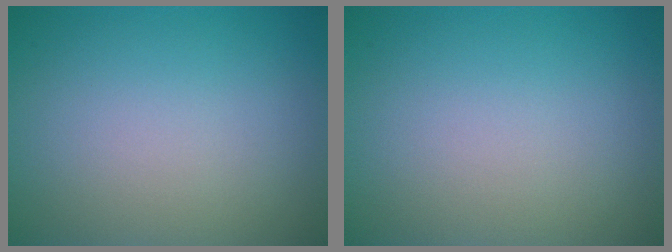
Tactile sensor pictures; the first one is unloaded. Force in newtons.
{"total": 0.0}